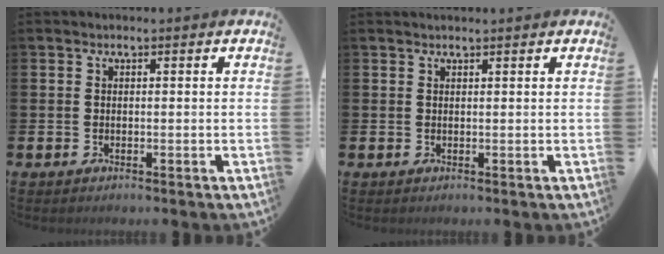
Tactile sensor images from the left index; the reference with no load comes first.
{"total": 0.7, "force": [0.7, -0.1, 0.0], "torque": [0.000, 0.000, 0.012]}